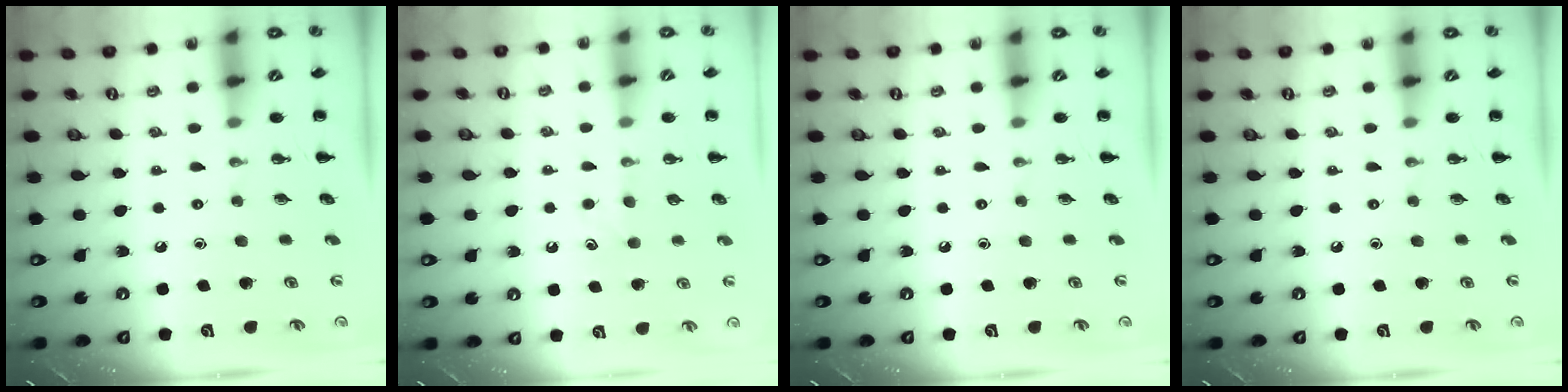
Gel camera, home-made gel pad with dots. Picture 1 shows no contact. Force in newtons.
{"total": 3.9, "press": 3.6, "slide": 1.3}
{"total": 0.0}
{"total": 0.0}